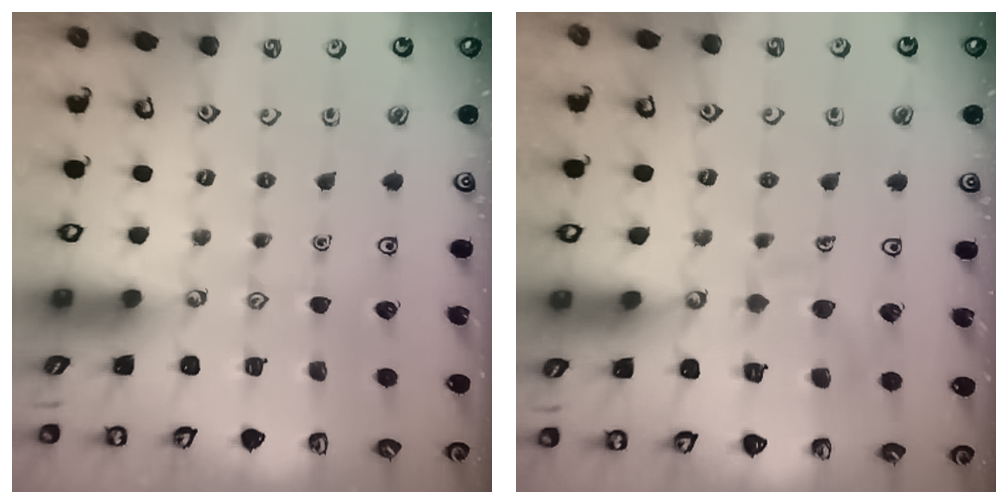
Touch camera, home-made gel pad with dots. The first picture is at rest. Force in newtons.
{"total": 9.2, "press": 9.2, "slide": 0.7}